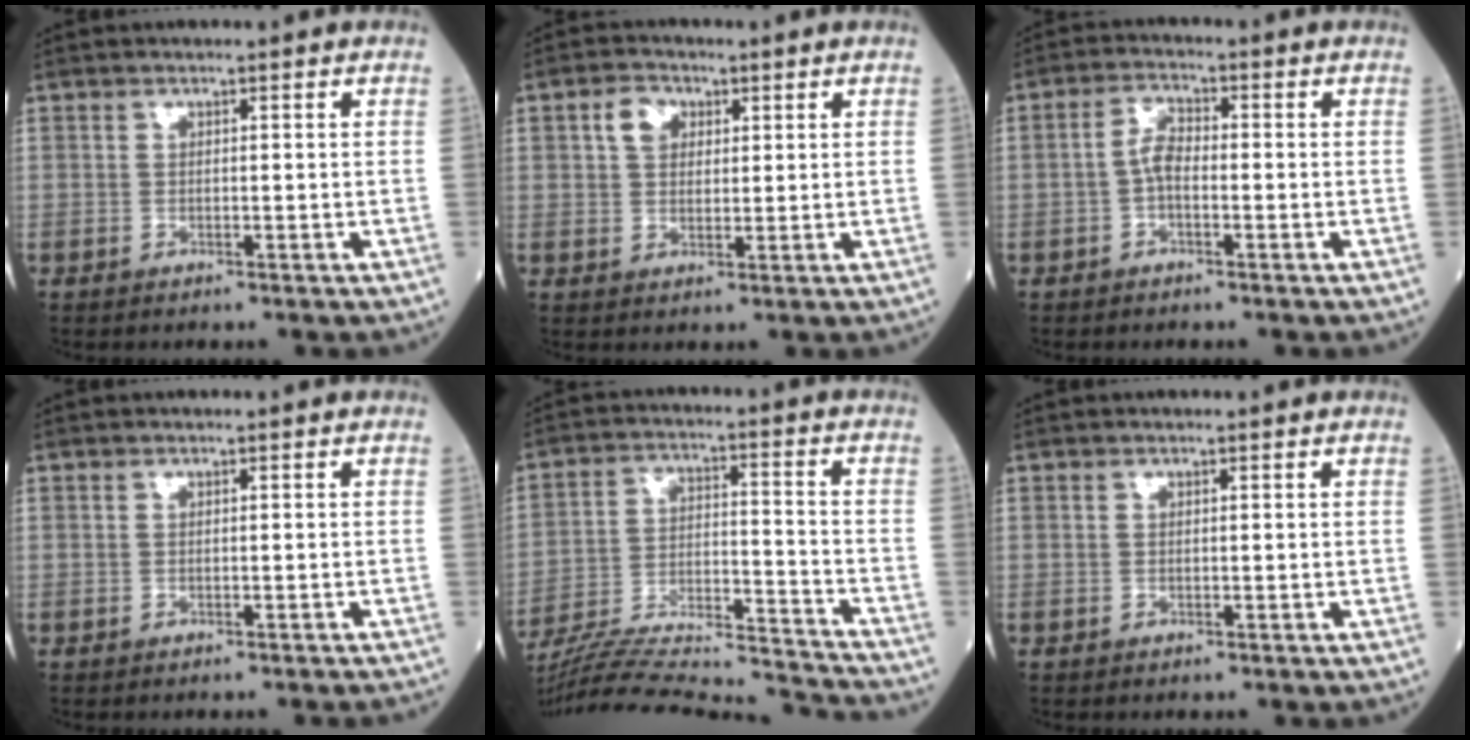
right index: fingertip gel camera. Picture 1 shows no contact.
{"total": 4.0, "force": [1.6, 2.9, 2.3], "torque": [-0.044, 0.011, 0.031]}
{"total": 3.3, "force": [-0.7, 1.4, 2.9], "torque": [-0.054, 0.009, -0.017]}
{"total": 1.0, "force": [-0.9, -0.2, 0.5], "torque": [-0.004, 0.004, -0.012]}
{"total": 24.2, "force": [-22.9, 0.6, 7.9], "torque": [-0.143, -0.013, -0.350]}
{"total": 0.0}